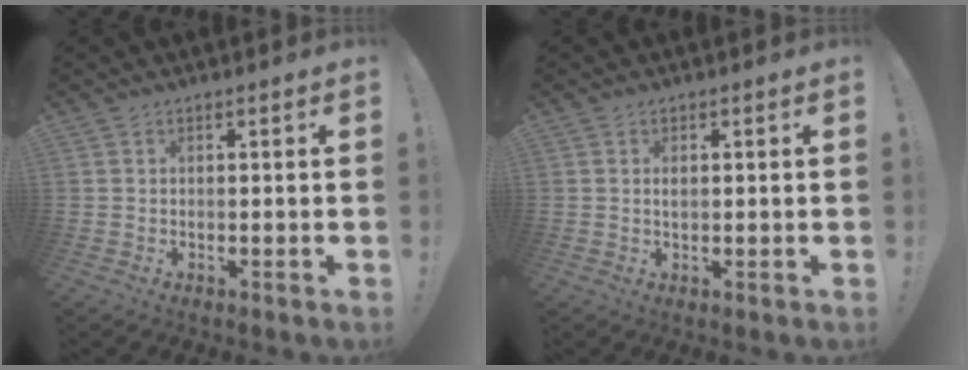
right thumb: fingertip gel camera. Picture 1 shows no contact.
{"total": 1.0, "force": [0.2, 0.6, 0.8], "torque": [-0.010, 0.001, 0.002]}